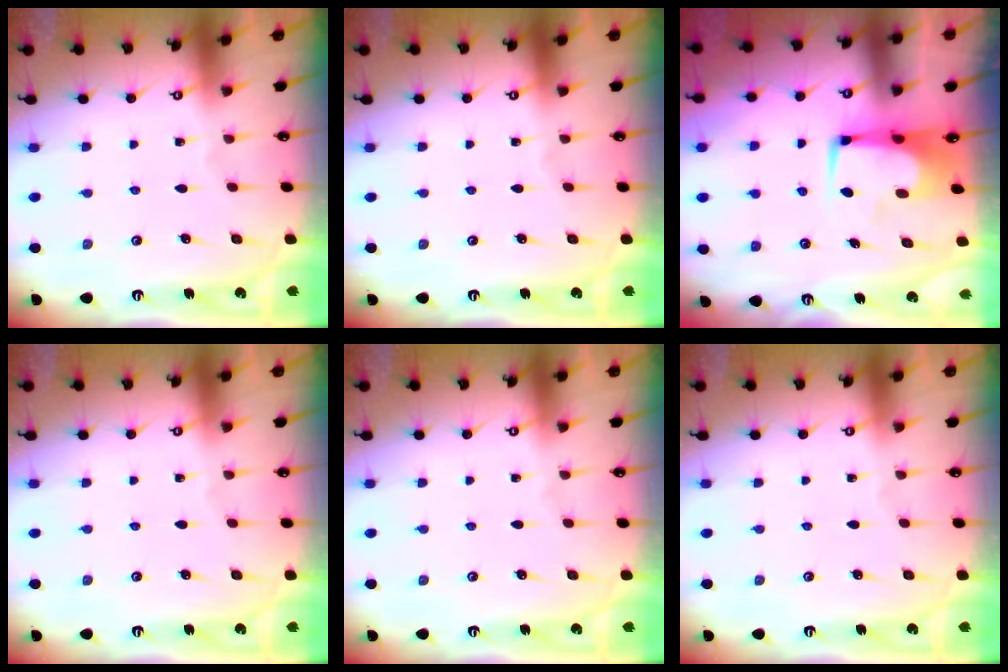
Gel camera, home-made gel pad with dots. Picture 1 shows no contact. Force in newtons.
{"total": 0.0}
{"total": 6.5, "press": 6.4, "slide": 0.9}
{"total": 0.0}
{"total": 0.0}
{"total": 0.0}